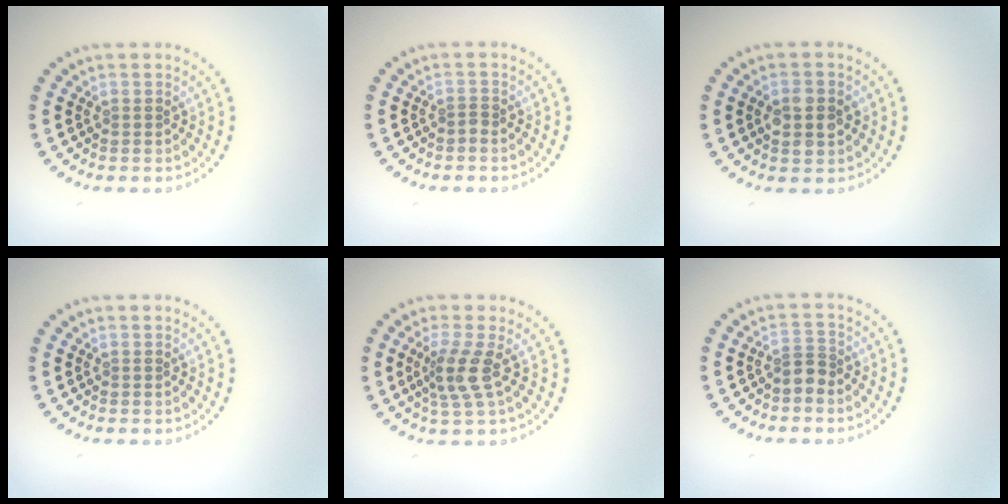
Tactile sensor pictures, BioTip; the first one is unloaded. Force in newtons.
{"total": 0.5, "press": 0.2, "slide": 0.5}
{"total": 3.5, "press": 3.5, "slide": 0.1}
{"total": 0.0}
{"total": 2.8, "press": 2.2, "slide": 1.8}
{"total": 1.9, "press": 1.5, "slide": 1.1}